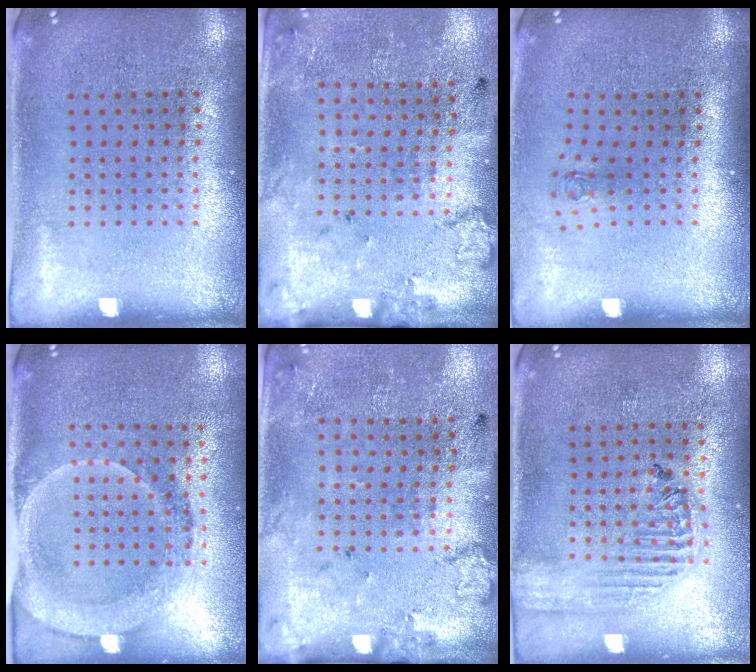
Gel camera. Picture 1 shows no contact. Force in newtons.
{"total": 2.3, "press": 1.4, "slide": 1.9}
{"total": 0.7, "press": 0.3, "slide": 0.6}
{"total": 1.8, "press": 1.7, "slide": 0.7}
{"total": 2.3, "press": 1.4, "slide": 1.9}
{"total": 1.7, "press": 1.6, "slide": 0.6}